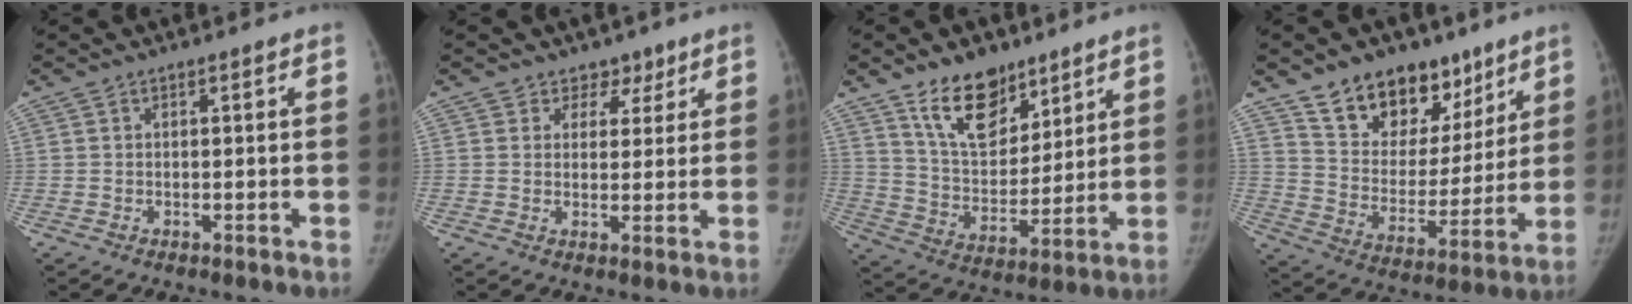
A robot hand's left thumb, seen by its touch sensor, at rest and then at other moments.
{"total": 4.1, "force": [2.7, 3.1, 0.1], "torque": [0.034, -0.013, 0.035]}
{"total": 13.9, "force": [9.4, 7.5, 6.9], "torque": [-0.079, -0.065, 0.174]}
{"total": 18.2, "force": [12.4, 11.0, 7.4], "torque": [-0.056, -0.073, 0.209]}